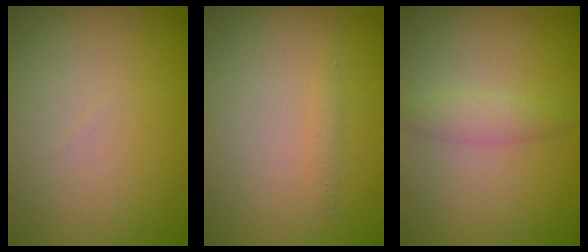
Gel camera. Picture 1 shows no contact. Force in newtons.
{"total": 0.7, "press": 0.7, "slide": 0.0}
{"total": 1.5, "press": 1.5, "slide": 0.0}